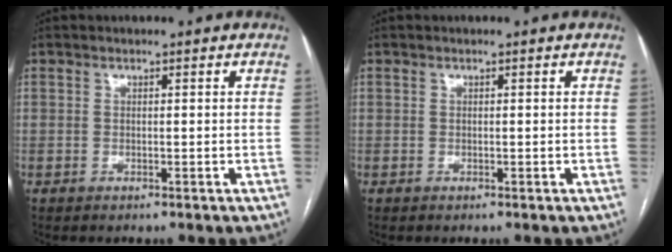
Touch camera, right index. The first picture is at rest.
{"total": 0.0}